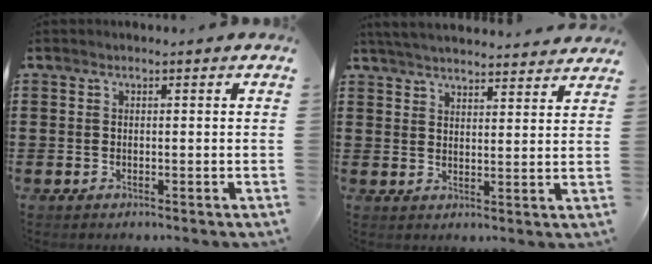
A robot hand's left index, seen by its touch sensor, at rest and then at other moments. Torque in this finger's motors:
{"motor_torque": [2.14, 0.00, 0.67, 0.12]}